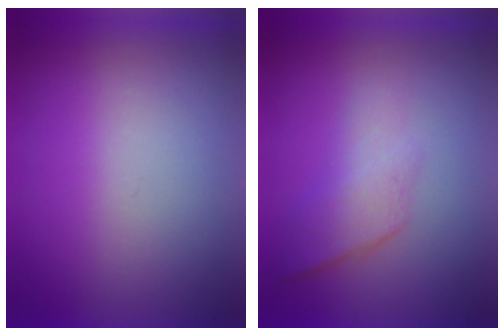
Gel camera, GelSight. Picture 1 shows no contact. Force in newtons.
{"total": 2.2}